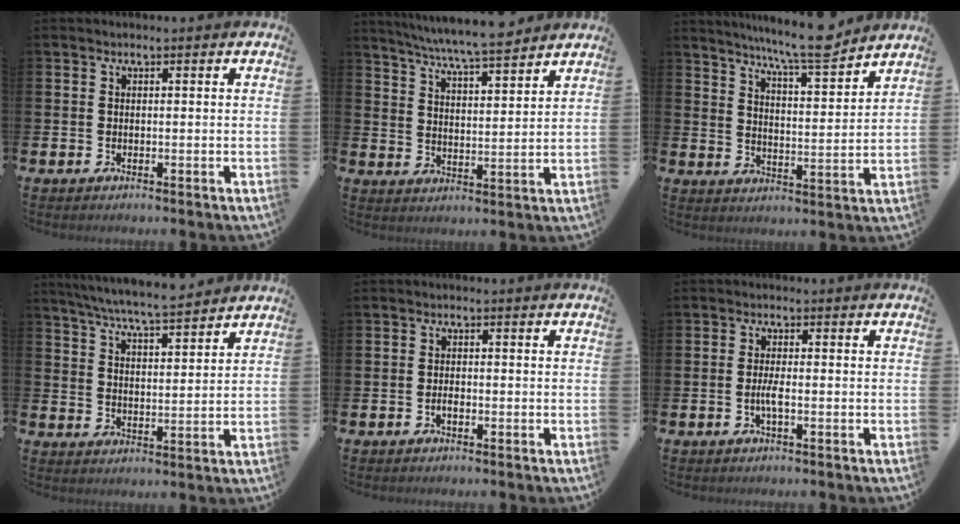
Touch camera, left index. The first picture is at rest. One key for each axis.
{"total": 7.0, "fx": 6.7, "fy": -0.1, "fz": 2.0, "tx": -0.067, "ty": -0.039, "tz": 0.119}
{"total": 8.8, "fx": 8.1, "fy": 0.3, "fz": 3.5, "tx": -0.080, "ty": -0.050, "tz": 0.142}
{"total": 6.7, "fx": 6.4, "fy": 0.1, "fz": 1.8, "tx": -0.061, "ty": -0.038, "tz": 0.114}
{"total": 1.2, "fx": -0.6, "fy": 0.5, "fz": 0.9, "tx": -0.025, "ty": 0.002, "tz": -0.009}
{"total": 1.8, "fx": -0.6, "fy": 0.2, "fz": 1.7, "tx": -0.040, "ty": 0.003, "tz": -0.010}